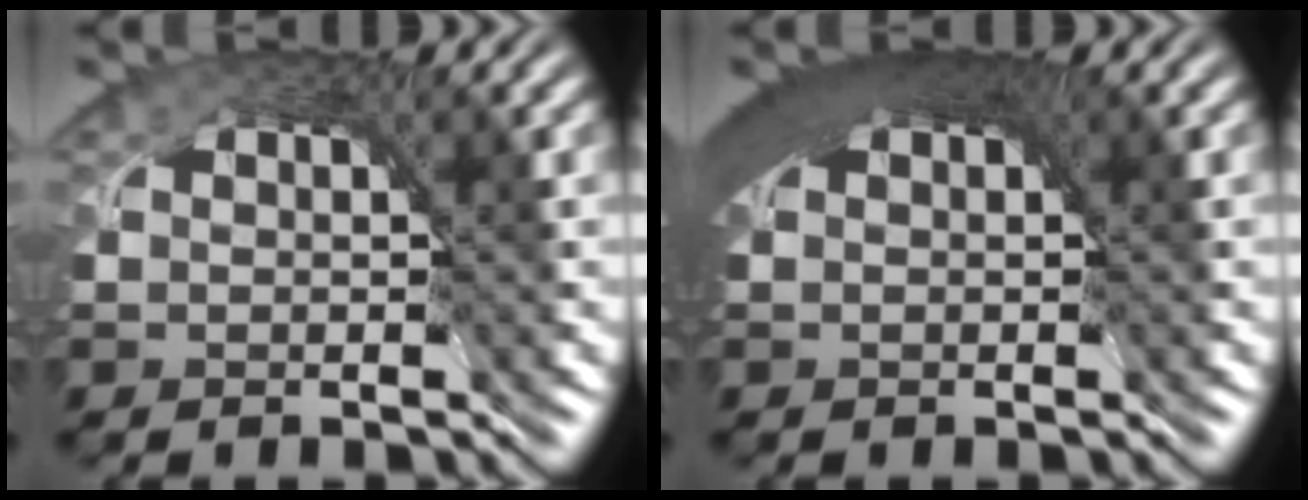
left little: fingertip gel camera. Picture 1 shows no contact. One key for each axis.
{"total": 7.0, "fx": 2.8, "fy": 3.4, "fz": 5.4, "tx": -0.086, "ty": 0.015, "tz": 0.031}